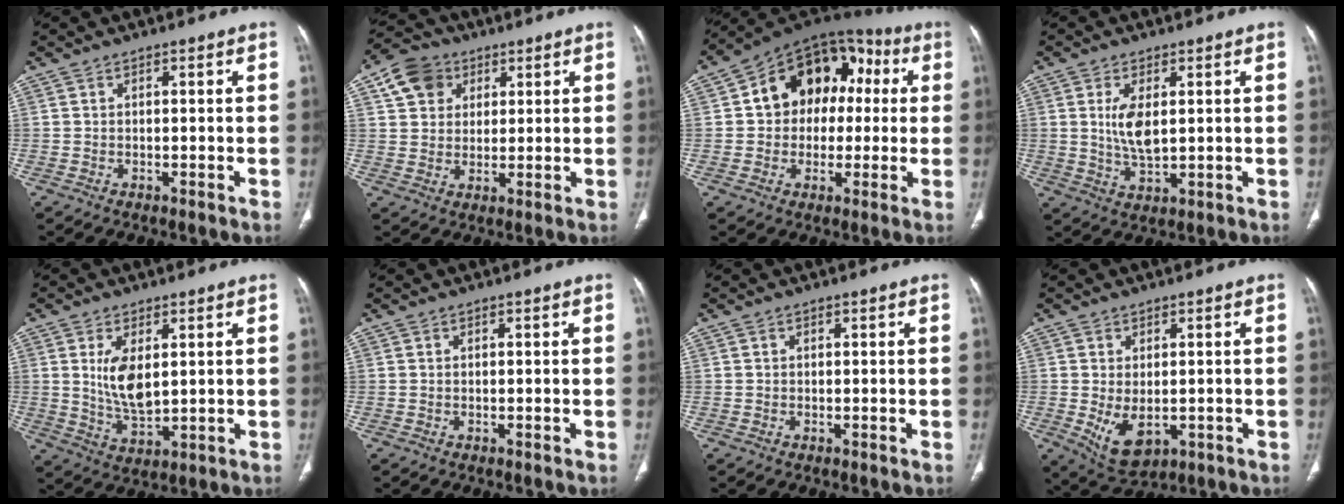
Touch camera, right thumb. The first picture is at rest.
{"total": 8.8, "force": [3.8, 7.2, 3.5], "torque": [-0.040, -0.003, 0.064]}
{"total": 17.0, "force": [2.1, 12.7, 11.1], "torque": [-0.109, 0.043, 0.022]}
{"total": 6.4, "force": [1.3, 2.9, 5.6], "torque": [-0.110, -0.013, 0.031]}
{"total": 8.1, "force": [1.9, 4.0, 6.8], "torque": [-0.122, -0.020, 0.048]}
{"total": 0.0}
{"total": 0.0}
{"total": 7.2, "force": [-1.2, 4.4, 5.7], "torque": [-0.093, -0.013, -0.001]}